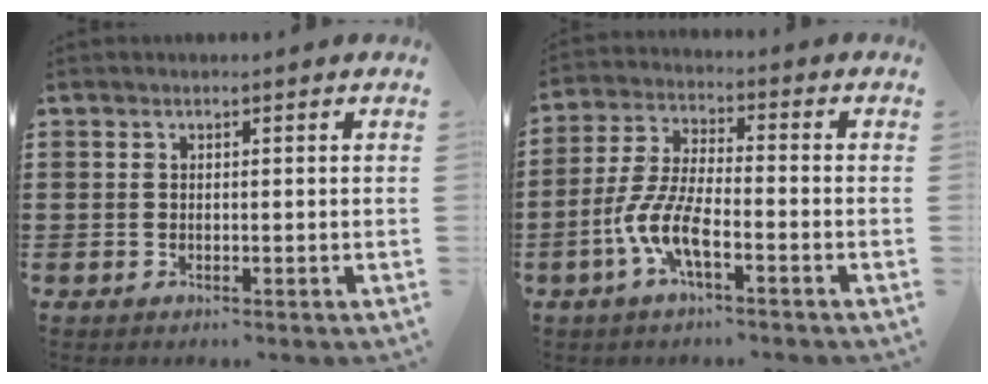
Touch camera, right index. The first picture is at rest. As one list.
[{"total": 7.7, "force": [-3.7, 1.9, 6.4], "torque": [-0.163, -0.018, -0.077]}]